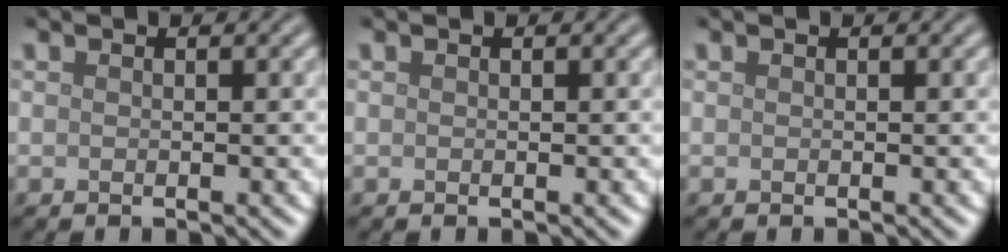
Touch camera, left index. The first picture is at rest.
{"total": 0.0}
{"total": 0.0}